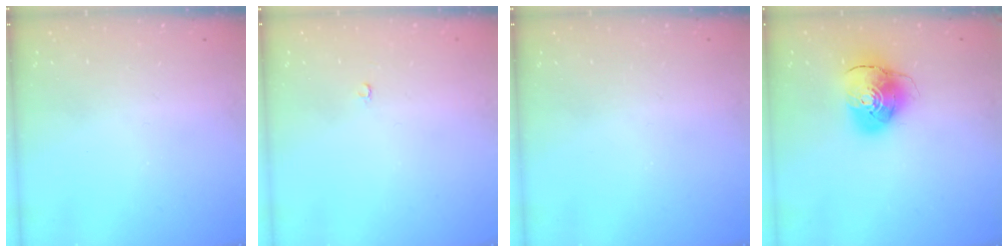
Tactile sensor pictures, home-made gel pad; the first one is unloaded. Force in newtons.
{"total": 2.1, "press": 2.1, "slide": 0.2}
{"total": 0.0}
{"total": 9.9, "press": 9.8, "slide": 1.4}